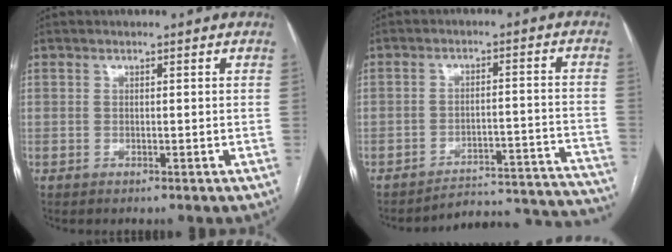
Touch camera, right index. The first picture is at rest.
{"total": 20.4, "force": [-20.2, 1.7, 2.6], "torque": [0.003, 0.029, -0.247]}